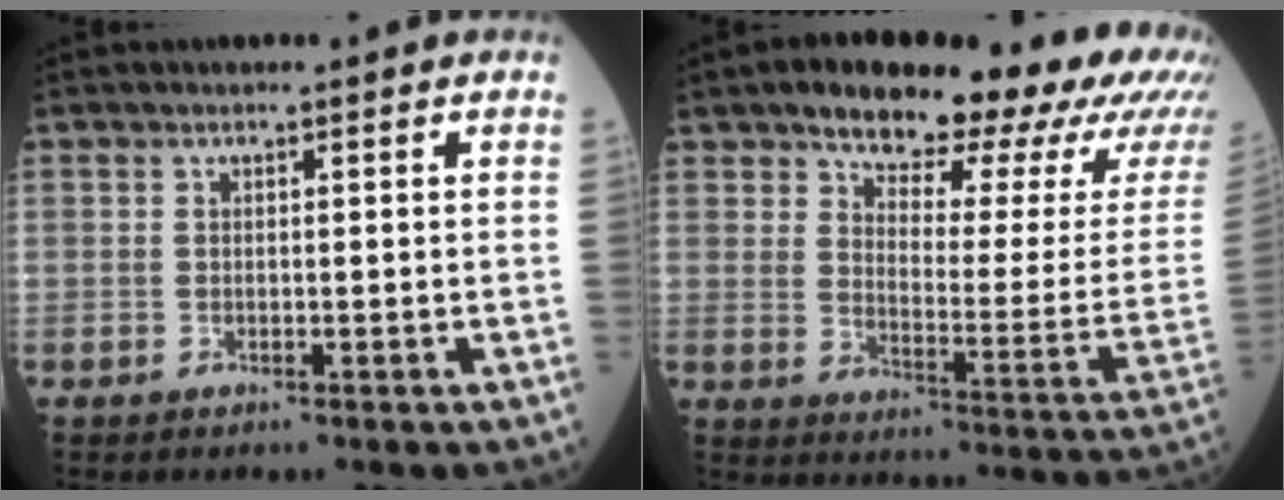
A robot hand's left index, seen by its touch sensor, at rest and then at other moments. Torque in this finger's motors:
{"motor_torque": [0.58, -1.13, 1.05, 0.17]}